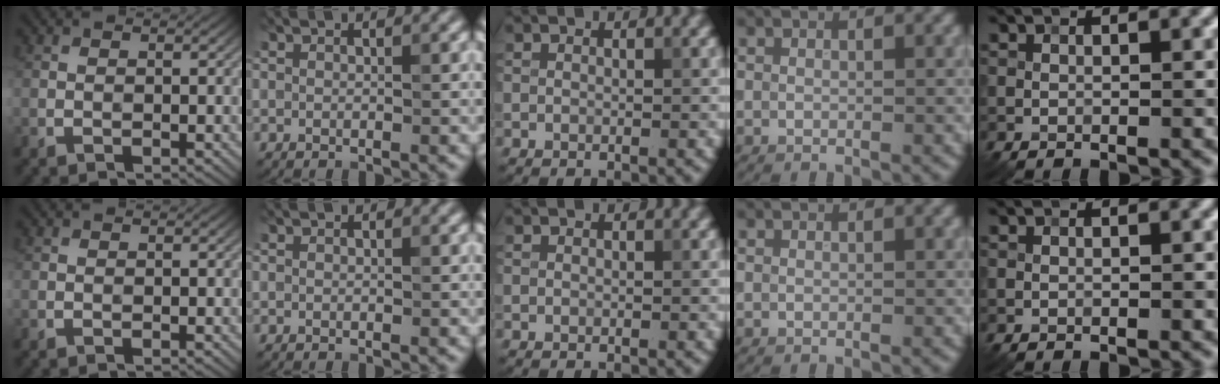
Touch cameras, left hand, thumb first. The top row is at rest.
{}